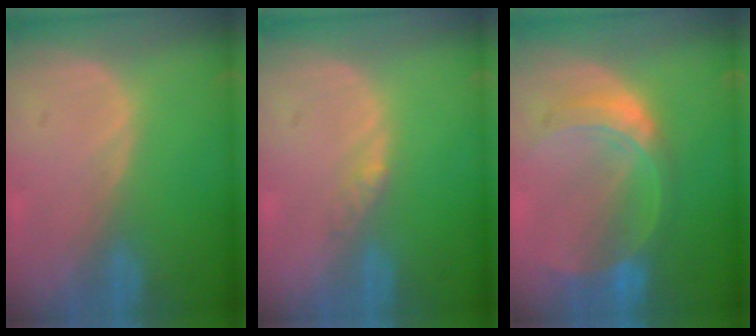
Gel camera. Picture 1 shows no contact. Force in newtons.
{"total": 1.8, "press": 1.6, "slide": 1.0}
{"total": 7.5, "press": 6.6, "slide": 3.7}